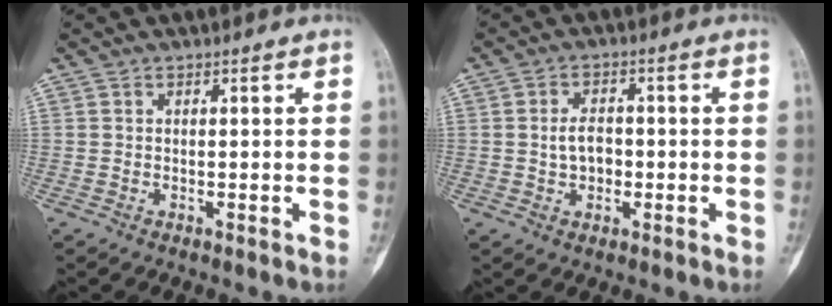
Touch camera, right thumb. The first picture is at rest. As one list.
[{"total": 4.3, "force": [-0.4, 2.9, 3.1], "torque": [-0.039, 0.008, -0.009]}]